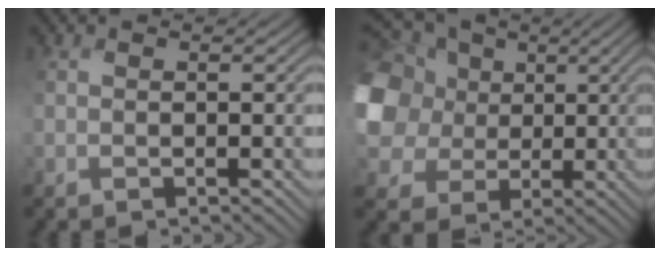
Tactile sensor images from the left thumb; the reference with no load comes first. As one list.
[{"total": 16.1, "force": [1.3, 13.6, 8.5], "torque": [-0.289, 0.016, 0.017]}]